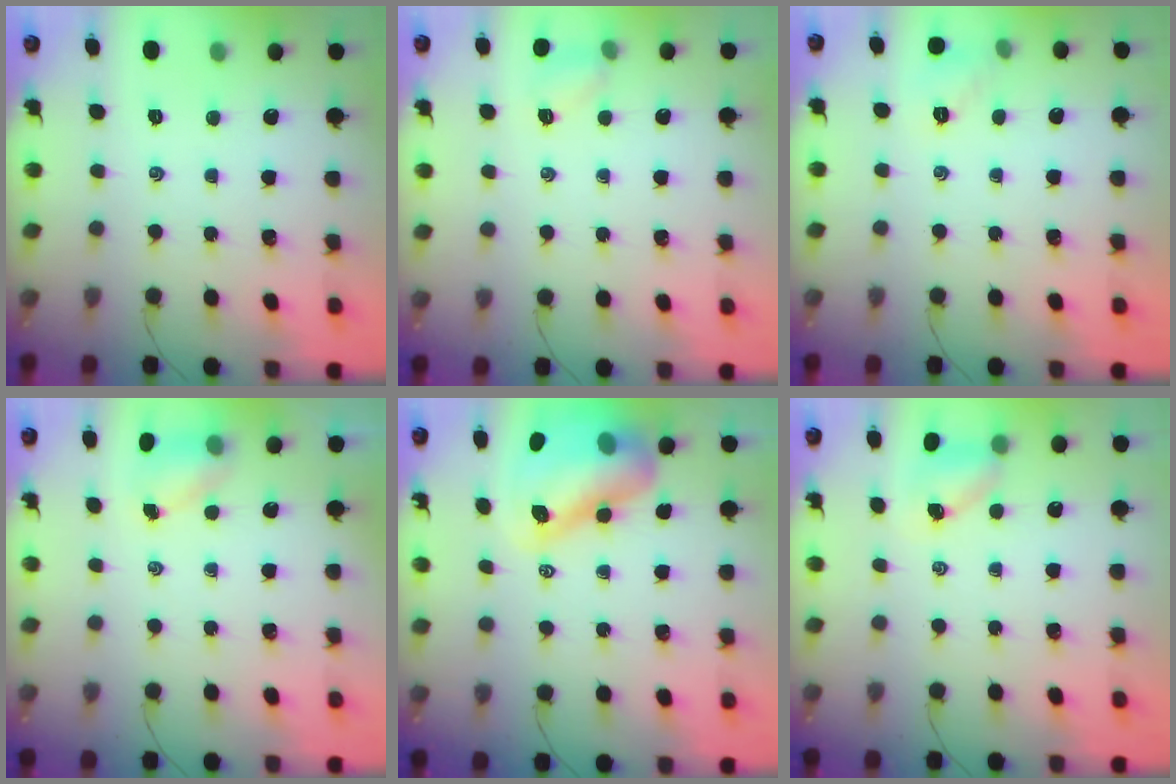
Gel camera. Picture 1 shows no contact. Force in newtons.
{"total": 4.2, "press": 4.0, "slide": 1.1}
{"total": 6.2, "press": 6.0, "slide": 1.5}
{"total": 4.3, "press": 4.2, "slide": 0.8}
{"total": 14.6, "press": 14.1, "slide": 3.9}
{"total": 4.3, "press": 4.3, "slide": 0.3}